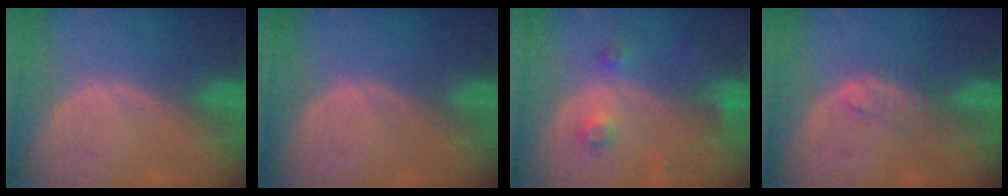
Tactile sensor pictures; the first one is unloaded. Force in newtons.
{"total": 0.0}
{"total": 3.7, "press": 3.2, "slide": 1.8}
{"total": 2.5, "press": 2.4, "slide": 0.3}